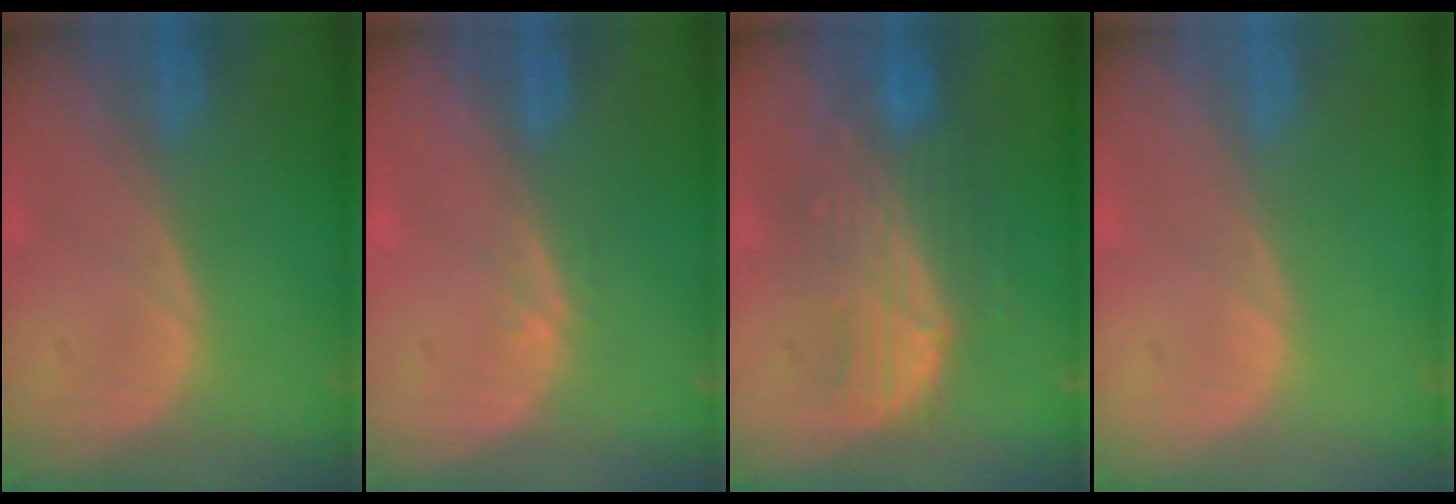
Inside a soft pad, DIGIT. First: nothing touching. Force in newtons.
{"total": 1.0, "press": 0.7, "slide": 0.7}
{"total": 7.7, "press": 7.6, "slide": 0.8}
{"total": 0.0}